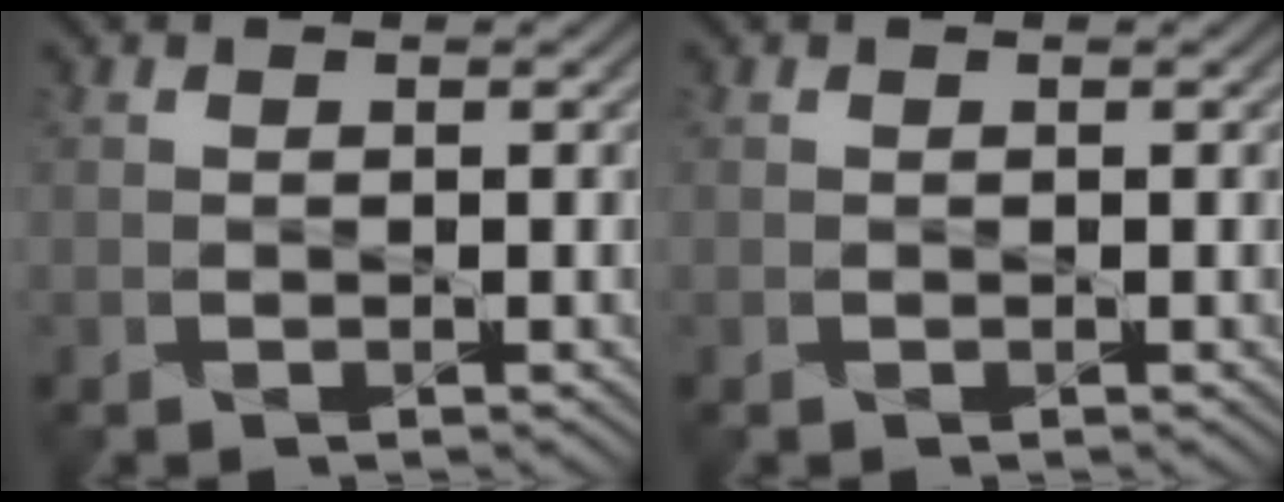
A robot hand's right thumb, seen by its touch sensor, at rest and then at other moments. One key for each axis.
{"total": 0.0}